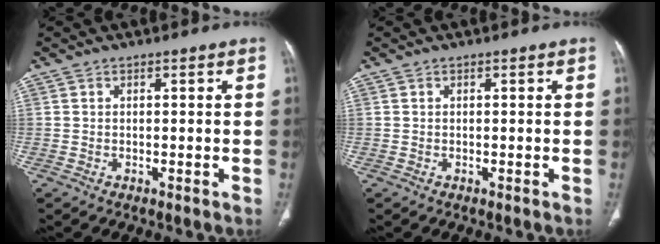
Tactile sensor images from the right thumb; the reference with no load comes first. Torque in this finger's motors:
{"motor_torque": [-0.37, 0.37, -0.22, 0.06, 0.00]}